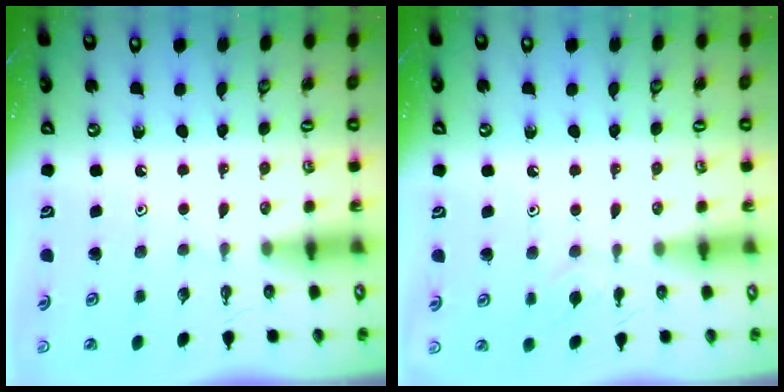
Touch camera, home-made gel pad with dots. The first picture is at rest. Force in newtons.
{"total": 4.1, "press": 4.1, "slide": 0.7}